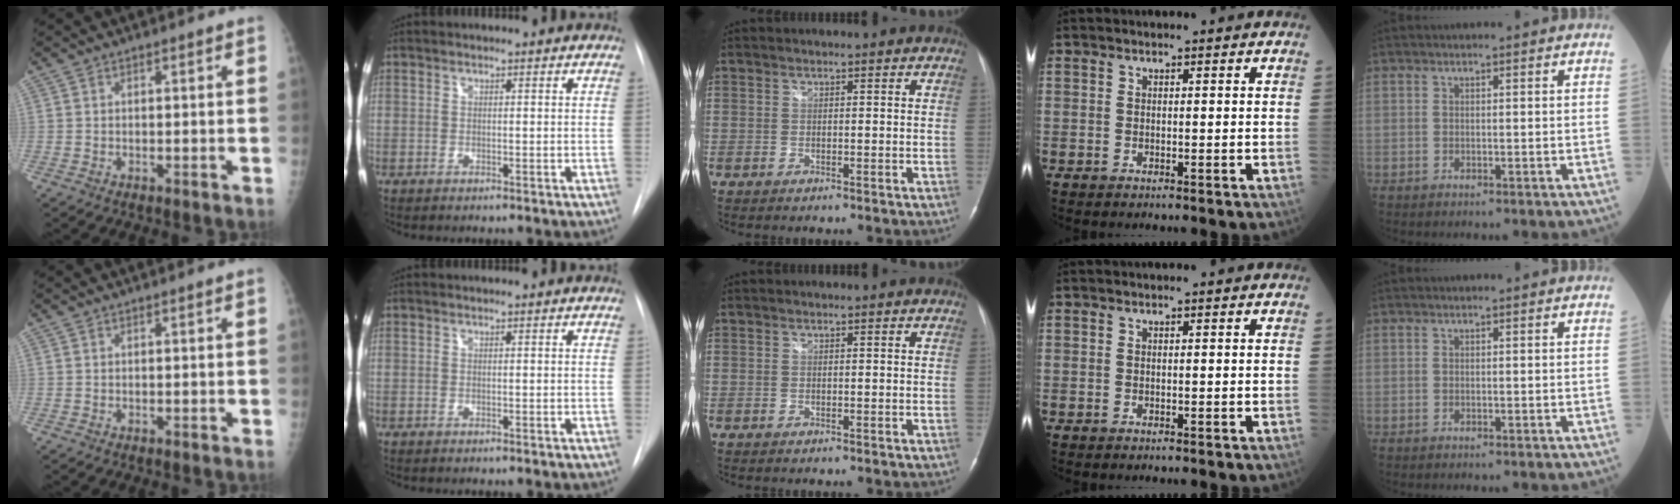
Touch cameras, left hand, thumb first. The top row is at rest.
{}